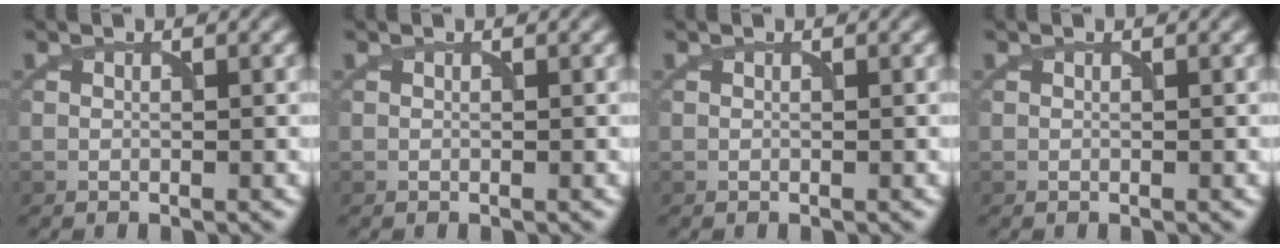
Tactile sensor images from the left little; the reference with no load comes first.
{"total": 0.0}
{"total": 0.0}
{"total": 0.0}